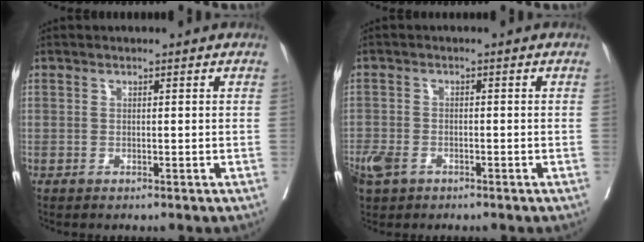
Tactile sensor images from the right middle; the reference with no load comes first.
{"total": 5.6, "force": [-3.4, 3.5, 2.7], "torque": [-0.060, -0.005, -0.062]}